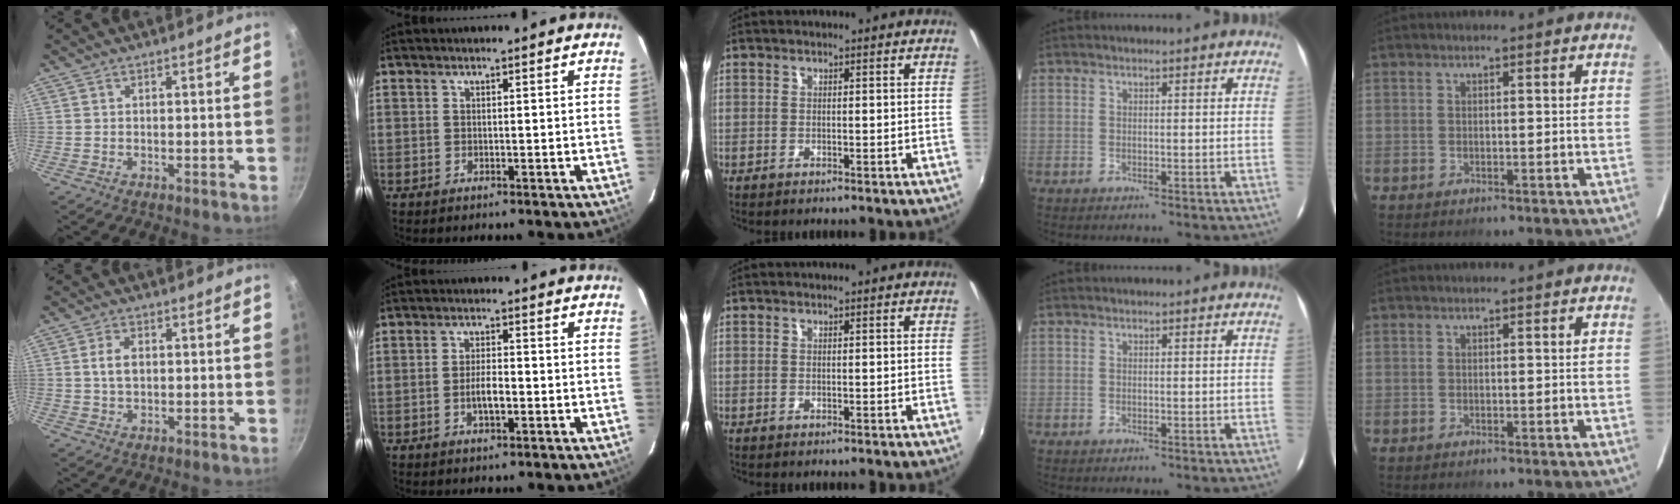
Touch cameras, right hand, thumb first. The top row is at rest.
{"thumb": {"total": 3.8, "force": [0.5, 2.3, 3.0], "torque": [-0.048, 0.005, 0.008]}, "index": {"total": 3.7, "force": [-1.2, 1.3, 3.3], "torque": [-0.062, -0.001, -0.019]}}